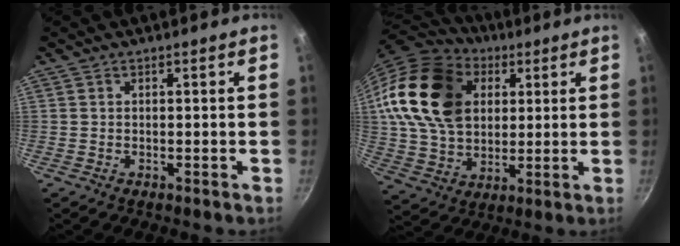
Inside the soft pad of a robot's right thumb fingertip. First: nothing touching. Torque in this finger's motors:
{"motor_torque": [2.34, 2.66, 1.05, -0.64, 0.58]}